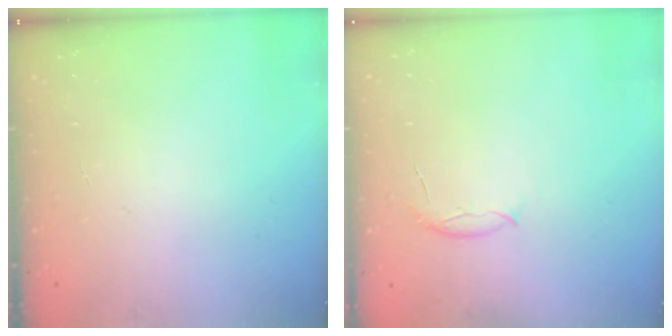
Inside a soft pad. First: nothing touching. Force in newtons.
{"total": 5.6, "press": 5.5, "slide": 0.9}